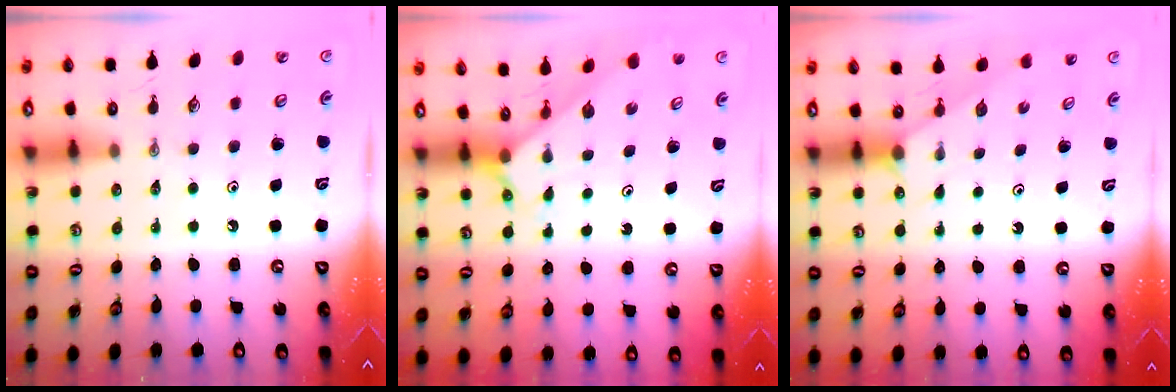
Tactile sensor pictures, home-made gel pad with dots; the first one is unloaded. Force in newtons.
{"total": 2.1, "press": 2.1, "slide": 0.2}
{"total": 1.1, "press": 1.1, "slide": 0.2}